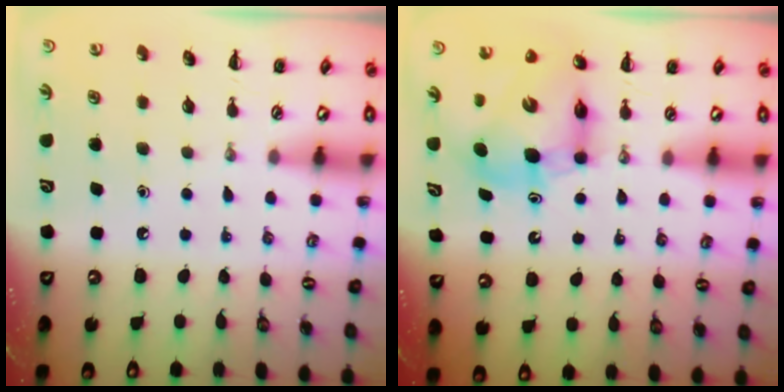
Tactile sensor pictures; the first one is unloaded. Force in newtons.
{"total": 8.8, "press": 8.4, "slide": 2.7}